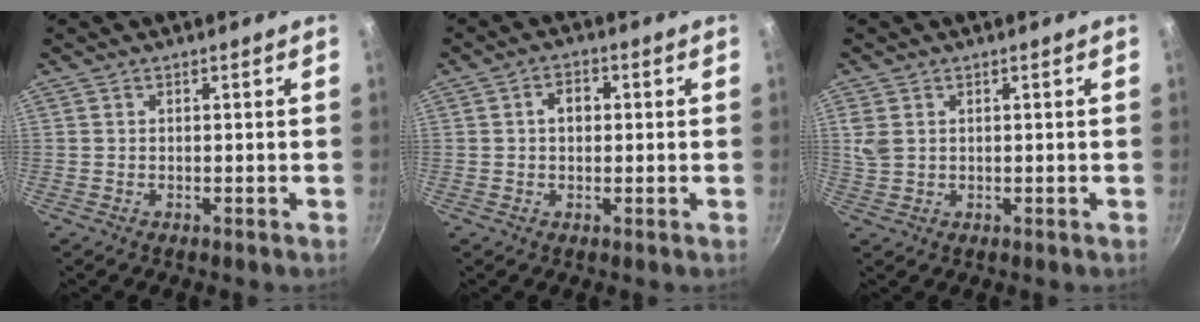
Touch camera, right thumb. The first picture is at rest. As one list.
[{"total": 3.8, "force": [0.4, 2.7, 2.5], "torque": [-0.022, 0.012, 0.003]}, {"total": 3.3, "force": [1.0, 2.4, 2.0], "torque": [-0.038, 0.000, 0.024]}]